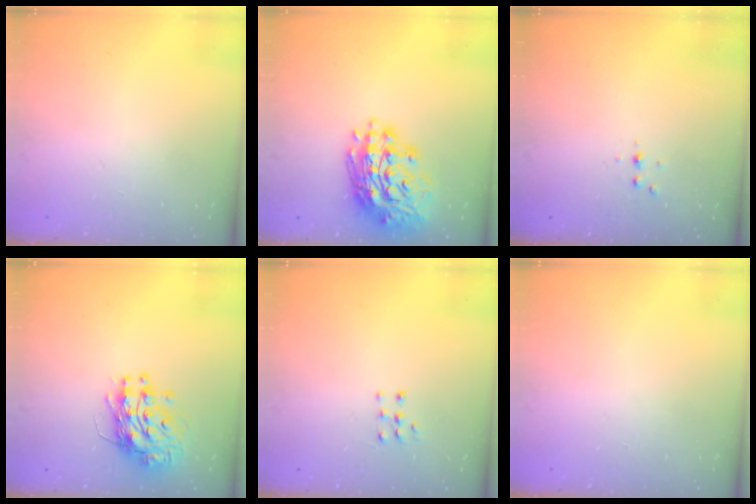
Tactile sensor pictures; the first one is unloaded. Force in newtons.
{"total": 17.0, "press": 16.9, "slide": 2.2}
{"total": 4.0, "press": 3.6, "slide": 1.8}
{"total": 11.5, "press": 11.4, "slide": 1.3}
{"total": 3.3, "press": 3.3, "slide": 0.5}
{"total": 0.0}